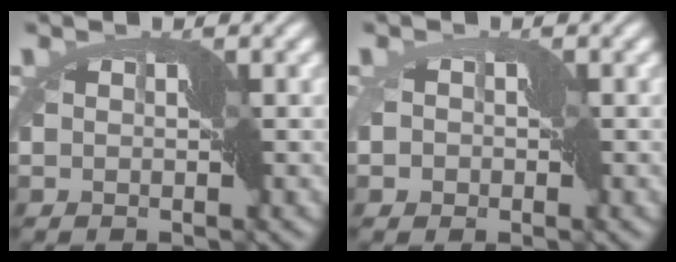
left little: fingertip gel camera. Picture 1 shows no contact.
{"total": 2.4, "force": [-1.2, 2.0, 0.7], "torque": [-0.007, 0.011, -0.031]}